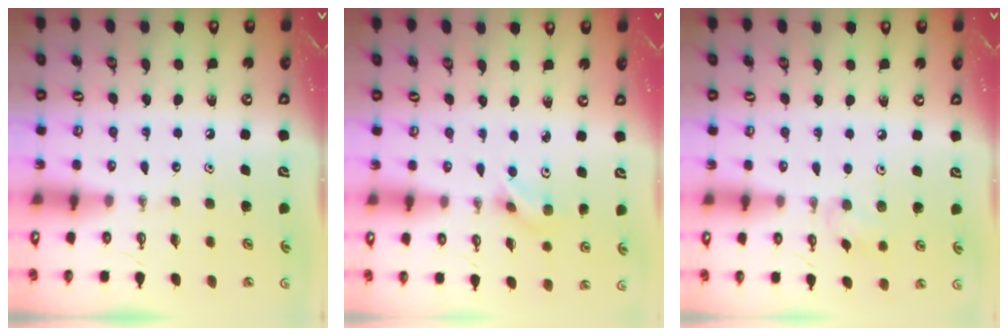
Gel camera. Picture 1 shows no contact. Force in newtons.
{"total": 2.6, "press": 2.4, "slide": 0.9}
{"total": 6.7, "press": 6.6, "slide": 0.8}